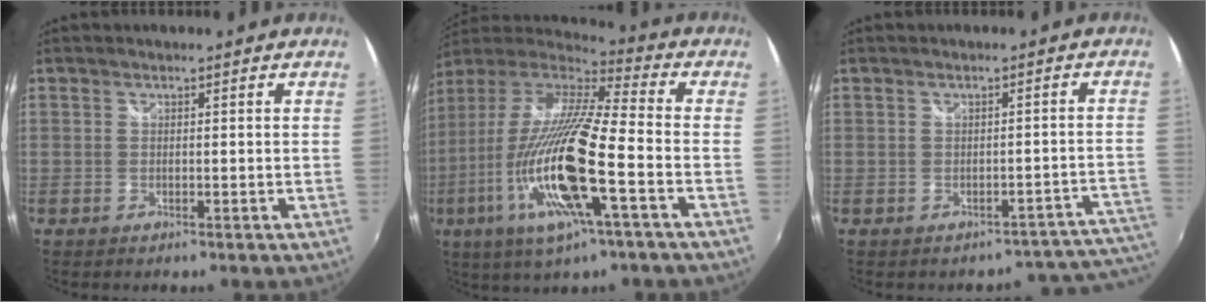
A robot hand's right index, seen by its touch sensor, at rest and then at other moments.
{"total": 22.0, "force": [-6.1, 2.8, 21.0], "torque": [-0.385, -0.041, -0.122]}
{"total": 8.6, "force": [-7.9, 3.2, 1.2], "torque": [0.014, 0.036, -0.082]}